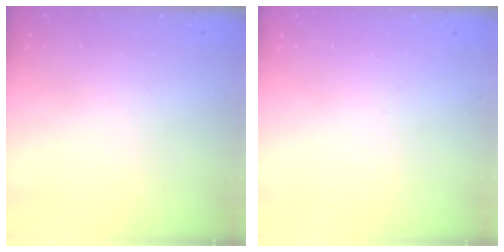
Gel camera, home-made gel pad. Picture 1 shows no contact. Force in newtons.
{"total": 0.0}